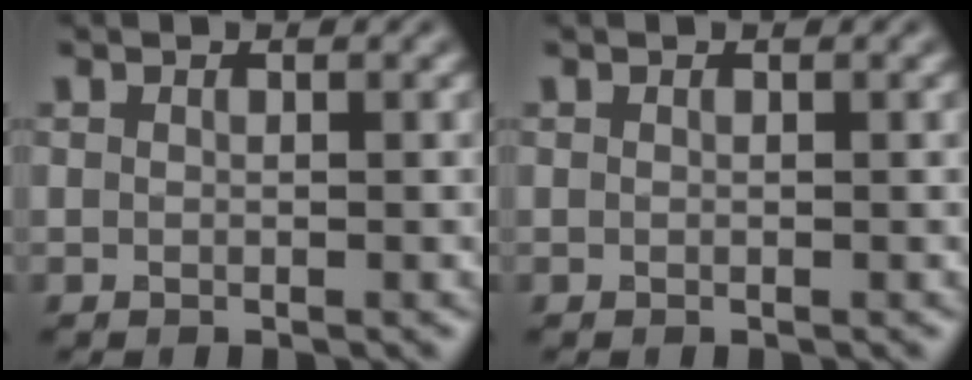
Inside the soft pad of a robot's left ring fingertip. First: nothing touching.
{"total": 0.0}